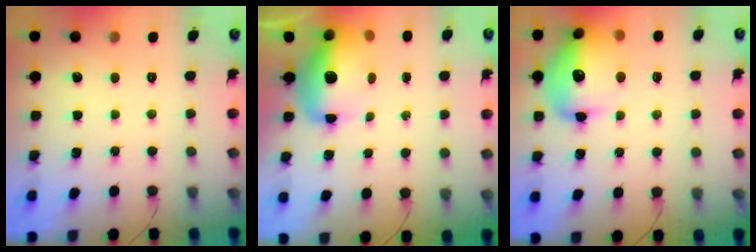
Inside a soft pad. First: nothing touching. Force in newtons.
{"total": 14.1, "press": 13.8, "slide": 3.3}
{"total": 17.2, "press": 17.1, "slide": 2.1}